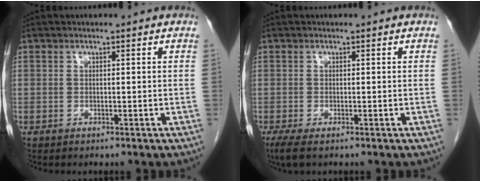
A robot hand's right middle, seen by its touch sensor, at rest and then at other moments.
{"total": 2.4, "force": [-1.6, 0.6, 1.8], "torque": [-0.038, -0.010, -0.027]}